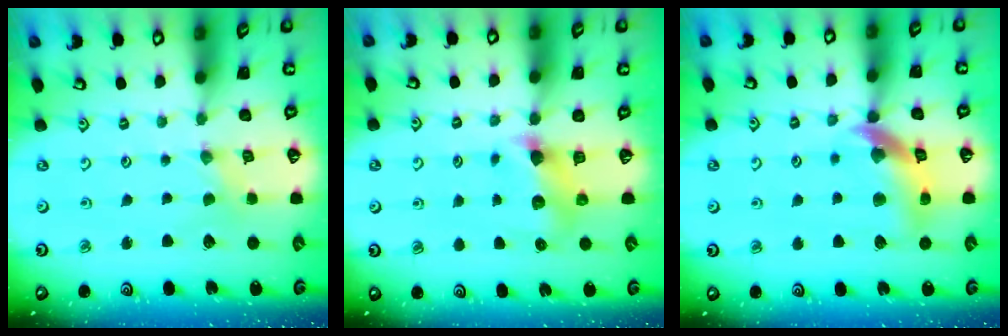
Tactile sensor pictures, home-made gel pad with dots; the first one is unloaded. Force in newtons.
{"total": 6.1, "press": 6.0, "slide": 0.5}
{"total": 13.2, "press": 13.1, "slide": 1.6}